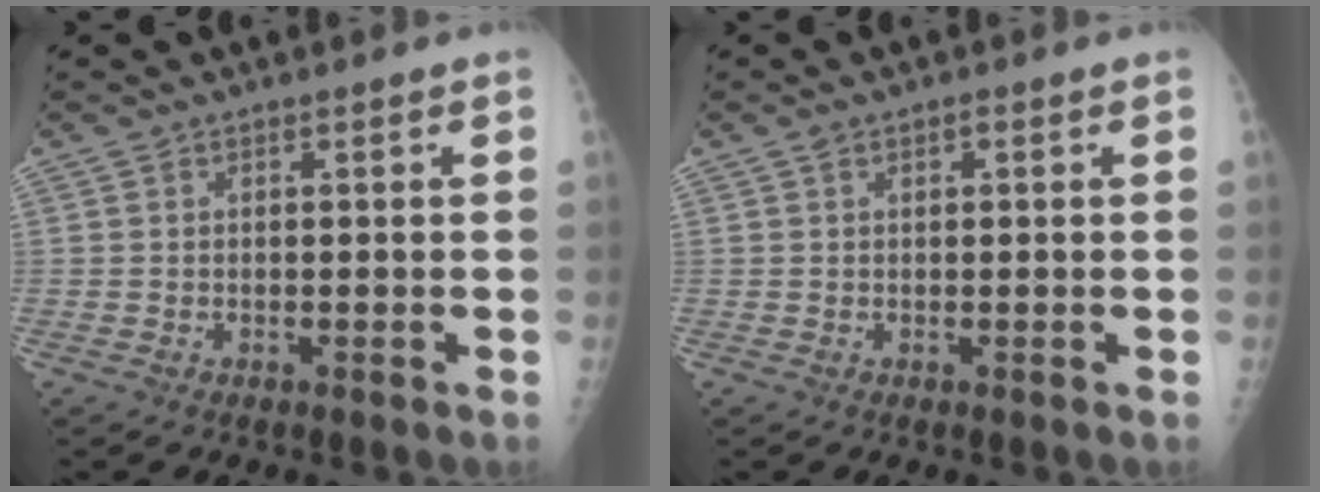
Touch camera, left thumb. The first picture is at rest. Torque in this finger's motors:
{"motor_torque": [0.25, -0.24, -0.01, -0.15, 0.02]}